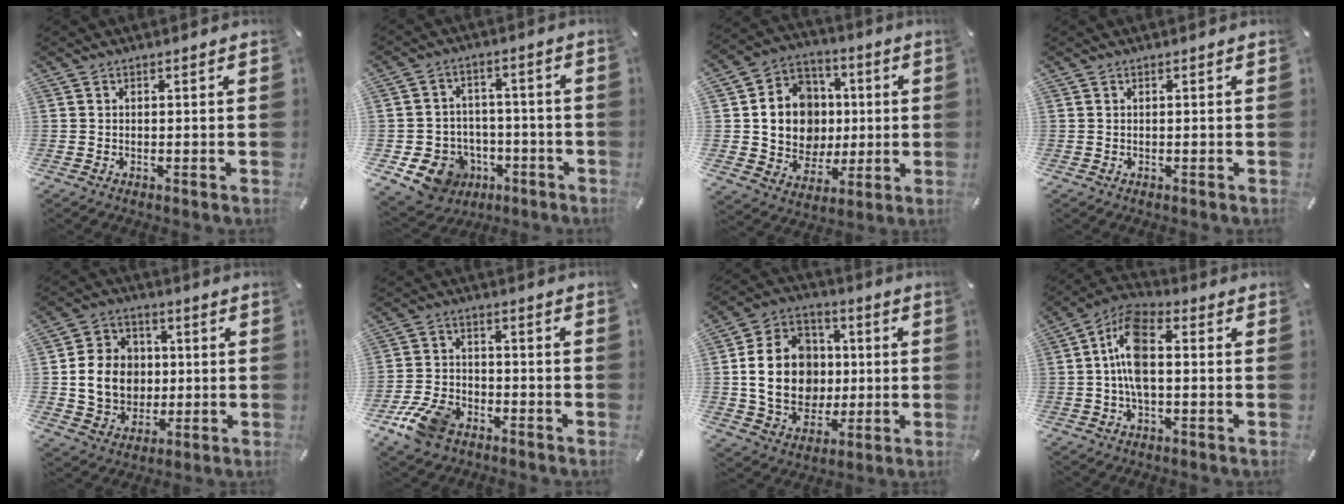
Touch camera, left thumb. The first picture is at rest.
{"total": 10.7, "force": [-4.9, 9.0, 3.1], "torque": [-0.050, 0.038, -0.076]}
{"total": 14.8, "force": [0.6, 13.6, 5.6], "torque": [-0.098, 0.004, 0.023]}
{"total": 0.0}
{"total": 12.0, "force": [0.0, 10.8, 5.3], "torque": [-0.105, 0.014, 0.008]}
{"total": 9.9, "force": [-5.9, 6.1, 4.9], "torque": [-0.102, 0.029, -0.108]}
{"total": 18.4, "force": [0.1, 15.3, 10.1], "torque": [-0.199, 0.011, 0.009]}
{"total": 10.7, "force": [-0.2, 5.8, 9.0], "torque": [-0.191, 0.006, -0.003]}